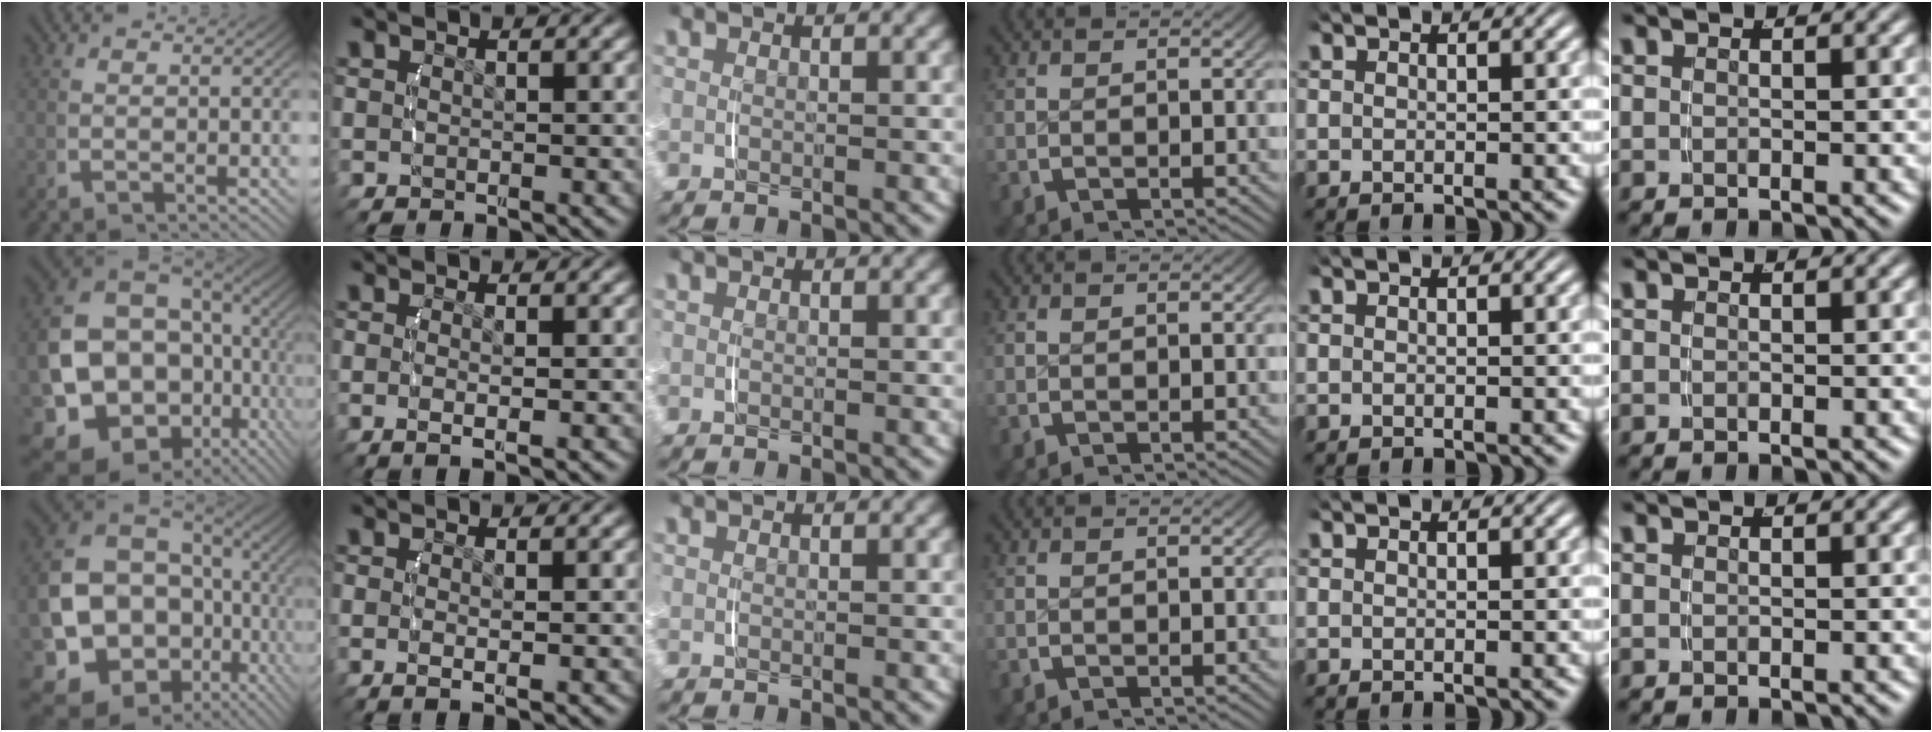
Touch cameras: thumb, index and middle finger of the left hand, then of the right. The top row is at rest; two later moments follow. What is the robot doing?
{"motion": "lift_and_place", "object": "napkin"}